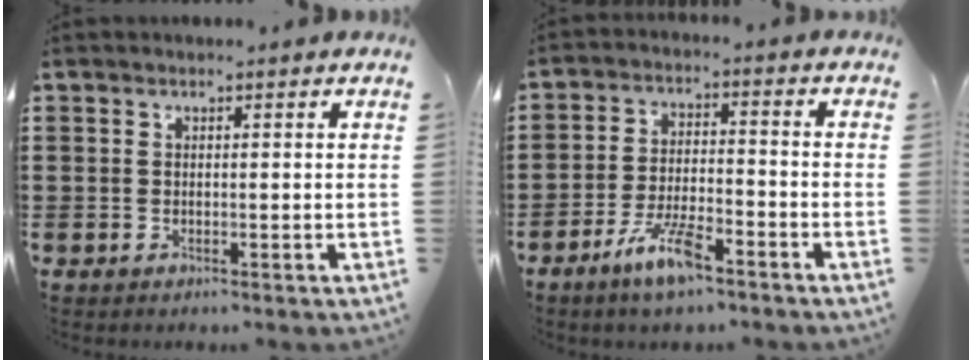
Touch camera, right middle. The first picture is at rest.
{"total": 7.4, "force": [-5.0, 2.0, 5.1], "torque": [-0.112, -0.001, -0.094]}